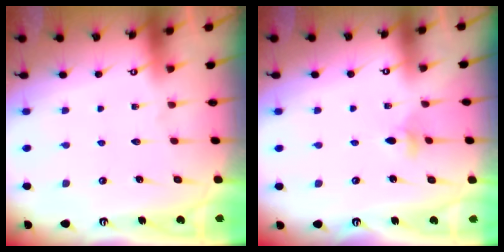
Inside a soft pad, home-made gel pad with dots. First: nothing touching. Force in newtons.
{"total": 3.2, "press": 3.2, "slide": 0.4}